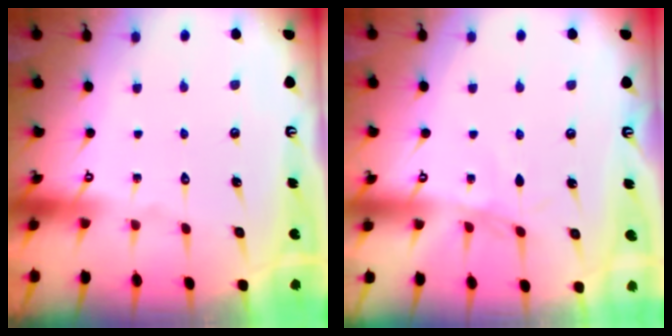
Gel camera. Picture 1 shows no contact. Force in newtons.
{"total": 2.3, "press": 2.3, "slide": 0.4}